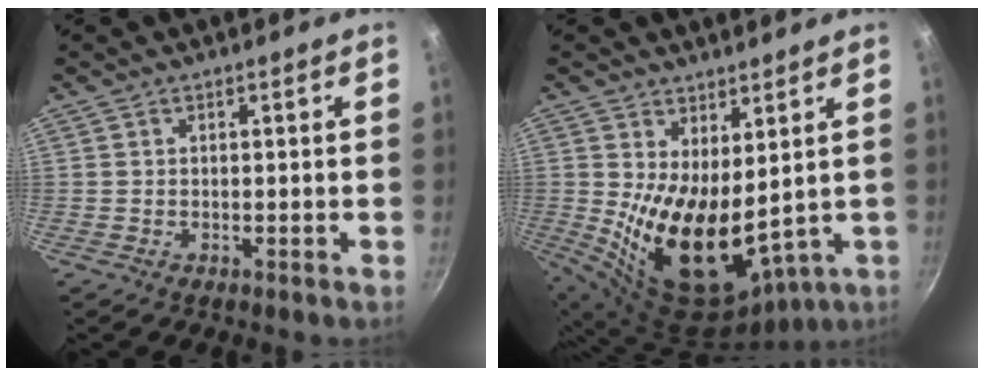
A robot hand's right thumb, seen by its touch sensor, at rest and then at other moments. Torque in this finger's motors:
{"motor_torque": [1.24, 3.44, 2.54, -0.24, 0.47]}